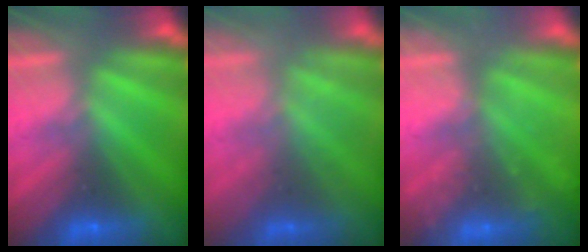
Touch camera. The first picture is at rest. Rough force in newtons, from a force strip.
{"total": 2.0}
{"total": 2.4}